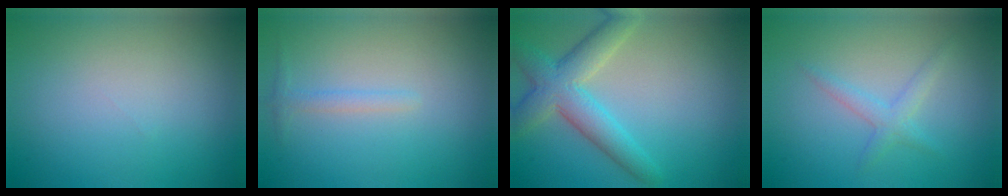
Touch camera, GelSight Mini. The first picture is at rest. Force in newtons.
{"total": 1.1, "press": 1.1, "slide": 0.0}
{"total": 5.5, "press": 5.4, "slide": 0.3}
{"total": 1.8, "press": 1.8, "slide": 0.1}